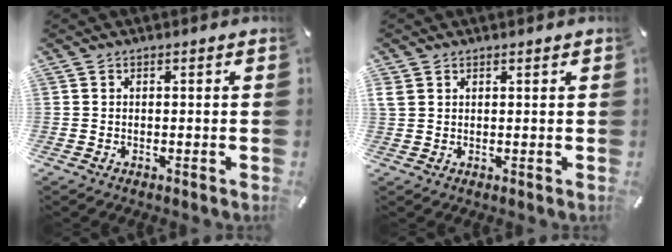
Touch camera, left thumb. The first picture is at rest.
{"total": 1.7, "force": [1.1, 1.2, 0.6], "torque": [-0.014, 0.000, 0.021]}